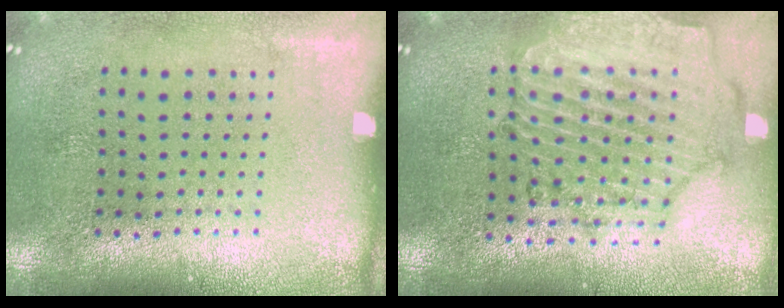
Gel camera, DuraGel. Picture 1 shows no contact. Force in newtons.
{"total": 1.6, "press": 1.6, "slide": 0.4}